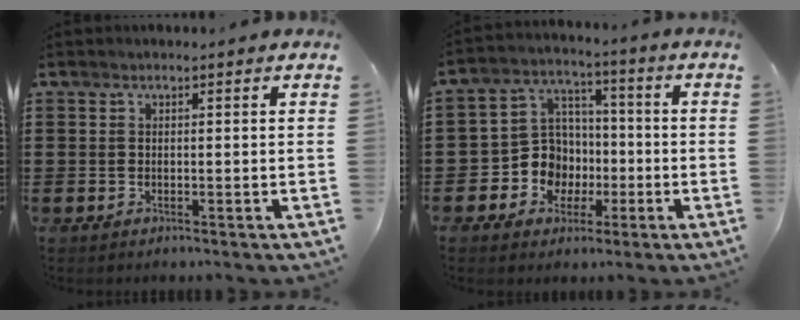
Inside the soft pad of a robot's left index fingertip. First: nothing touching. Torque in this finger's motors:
{"motor_torque": [0.61, 0.09, 0.19, 0.04]}